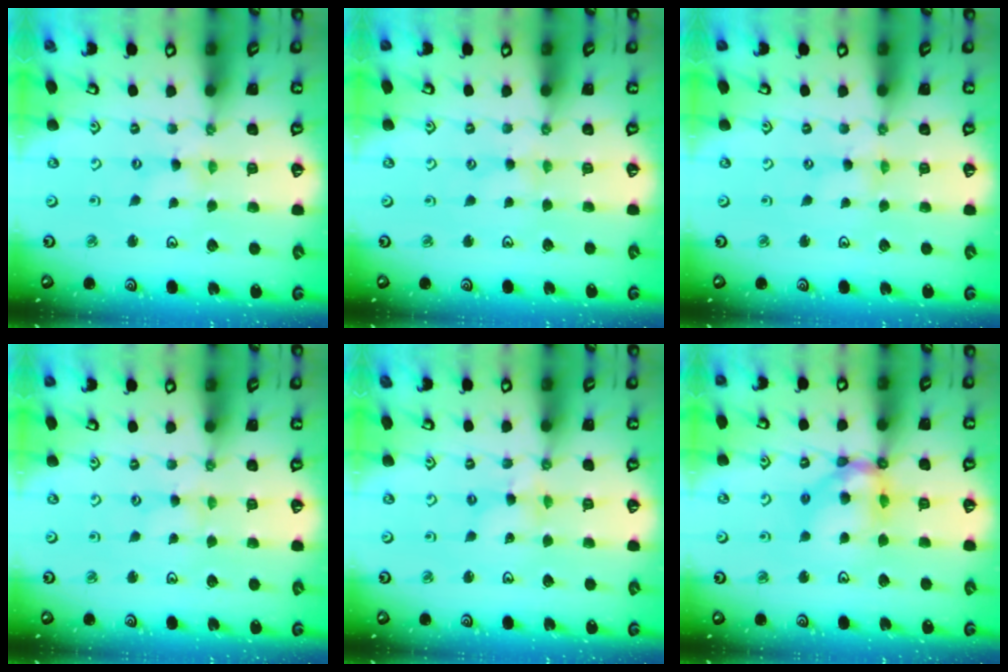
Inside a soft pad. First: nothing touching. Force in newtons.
{"total": 1.7, "press": 1.6, "slide": 0.3}
{"total": 0.8, "press": 0.7, "slide": 0.2}
{"total": 1.1, "press": 1.1, "slide": 0.2}
{"total": 3.3, "press": 3.3, "slide": 0.3}
{"total": 12.5, "press": 12.5, "slide": 1.2}